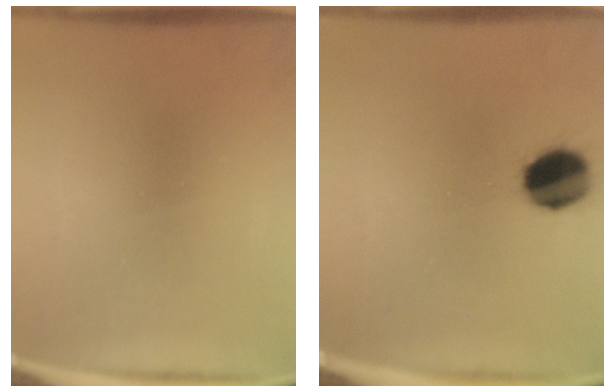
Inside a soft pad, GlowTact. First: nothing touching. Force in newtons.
{"total": 11.0}